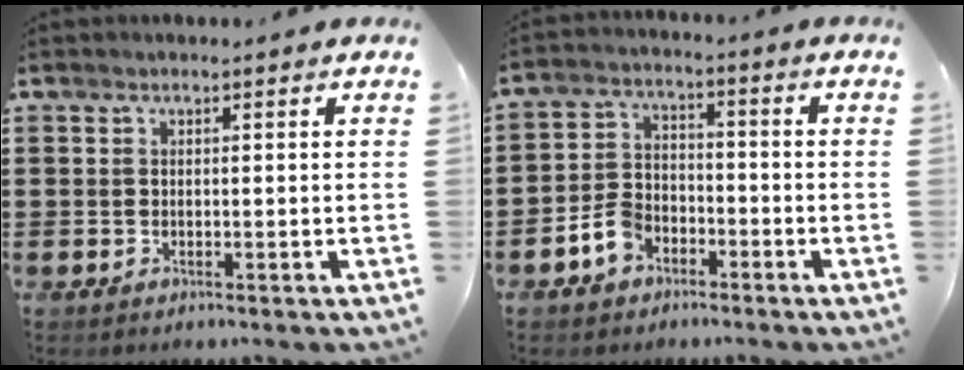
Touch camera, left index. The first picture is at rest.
{"total": 5.1, "force": [-3.2, 3.3, 2.2], "torque": [-0.054, 0.013, -0.064]}